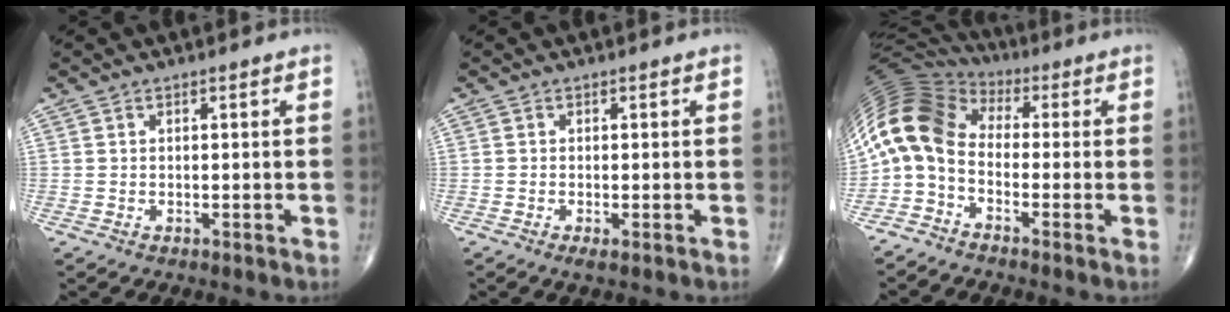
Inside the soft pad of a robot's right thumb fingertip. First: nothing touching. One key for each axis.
{"total": 1.0, "fx": -0.5, "fy": 0.1, "fz": 0.9, "tx": -0.023, "ty": -0.005, "tz": -0.014}
{"total": 11.9, "fx": -1.7, "fy": 7.8, "fz": 8.8, "tx": -0.177, "ty": 0.057, "tz": -0.055}